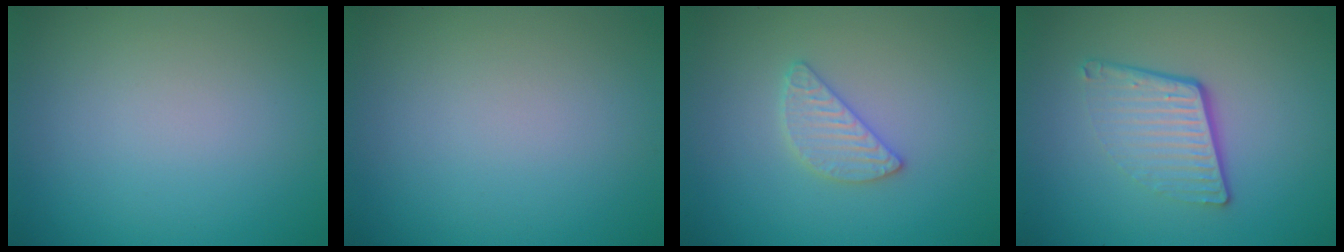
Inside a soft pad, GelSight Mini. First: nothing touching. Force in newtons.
{"total": 0.0}
{"total": 2.4, "press": 2.3, "slide": 0.3}
{"total": 4.2, "press": 2.8, "slide": 3.2}